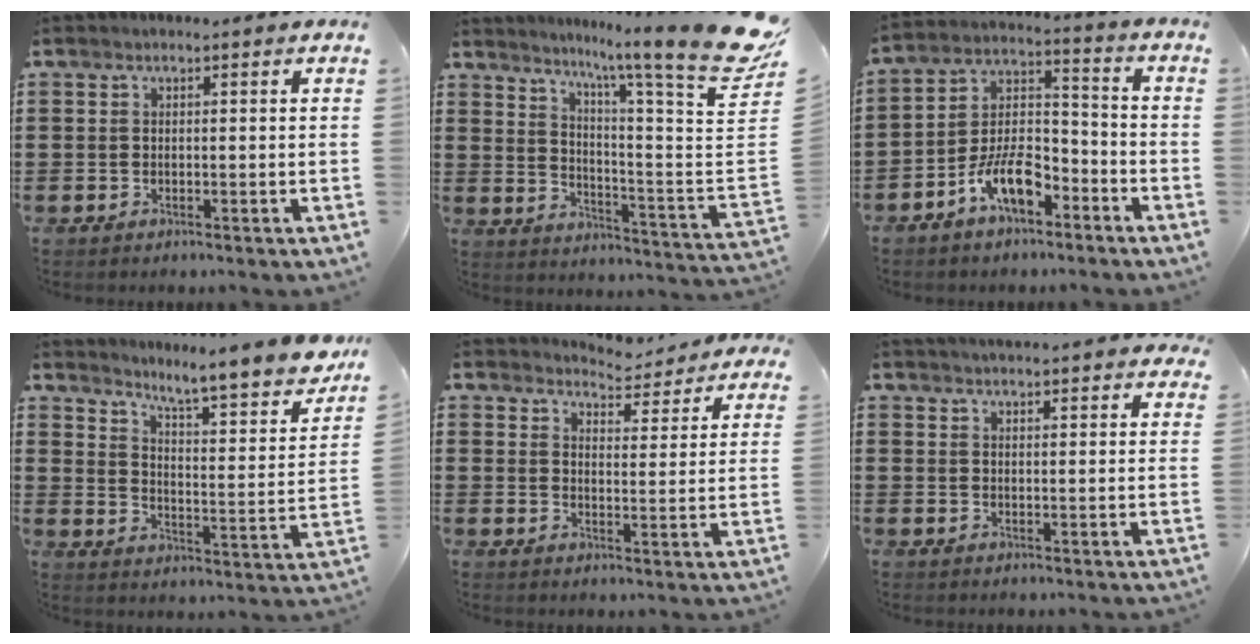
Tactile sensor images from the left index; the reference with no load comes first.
{"total": 12.2, "force": [9.6, -1.4, 7.5], "torque": [-0.142, -0.092, 0.144]}
{"total": 9.2, "force": [-6.0, 4.0, 5.7], "torque": [-0.125, 0.012, -0.117]}
{"total": 7.1, "force": [6.0, 0.0, 3.9], "torque": [-0.078, -0.056, 0.087]}
{"total": 4.6, "force": [4.6, 0.1, 0.3], "torque": [-0.016, -0.041, 0.074]}
{"total": 3.5, "force": [3.5, -0.1, 0.2], "torque": [-0.014, -0.016, 0.063]}